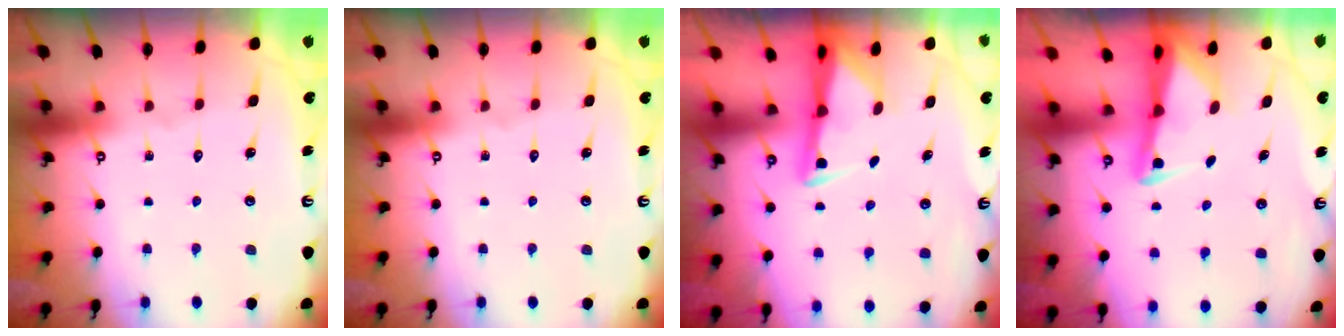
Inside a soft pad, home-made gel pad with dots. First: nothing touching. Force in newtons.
{"total": 0.0}
{"total": 2.9, "press": 2.8, "slide": 0.6}
{"total": 2.2, "press": 2.1, "slide": 0.4}